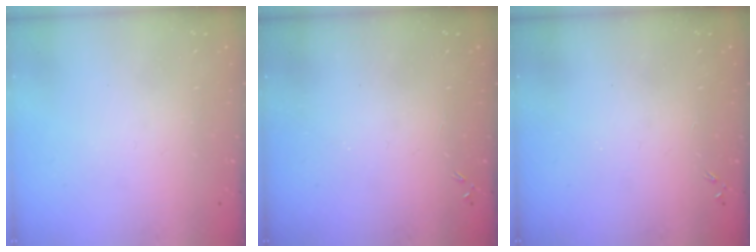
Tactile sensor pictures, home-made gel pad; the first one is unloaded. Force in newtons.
{"total": 0.0}
{"total": 0.0}